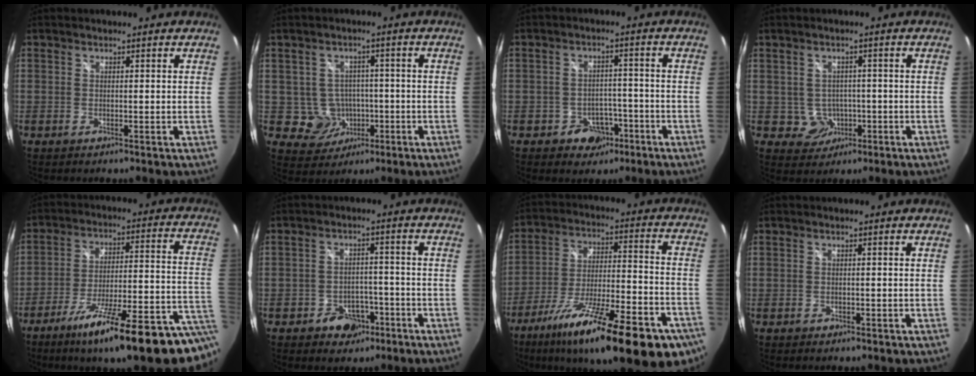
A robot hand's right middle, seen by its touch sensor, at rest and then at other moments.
{"total": 6.3, "force": [-1.4, 6.0, 1.3], "torque": [-0.041, 0.015, -0.002]}
{"total": 5.6, "force": [-3.2, 4.4, 1.5], "torque": [-0.040, 0.013, -0.034]}
{"total": 4.2, "force": [-0.8, 4.1, 0.8], "torque": [-0.024, 0.010, 0.000]}
{"total": 24.4, "force": [-15.4, 3.6, 18.5], "torque": [-0.252, -0.044, -0.221]}
{"total": 6.1, "force": [-3.7, 4.5, 1.9], "torque": [-0.048, 0.013, -0.041]}
{"total": 28.5, "force": [-18.8, 7.1, 20.2], "torque": [-0.323, -0.055, -0.277]}
{"total": 1.1, "force": [-0.7, 0.7, 0.4], "torque": [-0.007, -0.004, -0.010]}